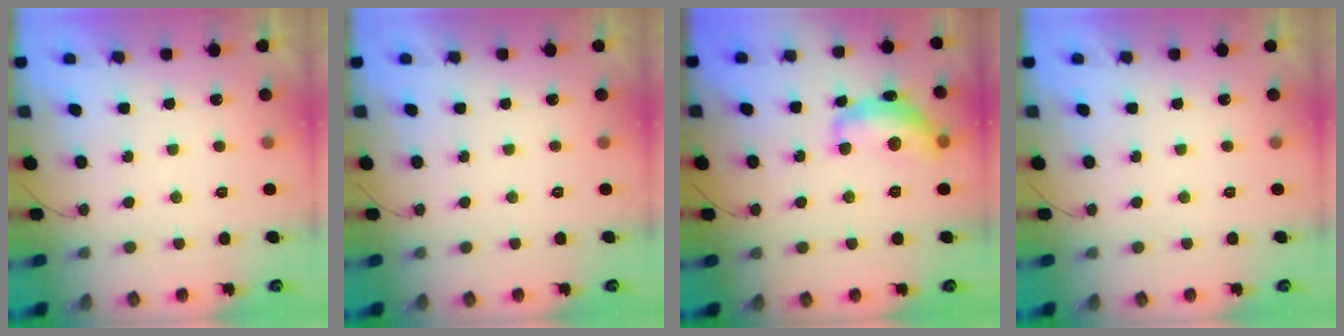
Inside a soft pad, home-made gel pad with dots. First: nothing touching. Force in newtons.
{"total": 0.0}
{"total": 14.1, "press": 14.0, "slide": 0.8}
{"total": 0.0}